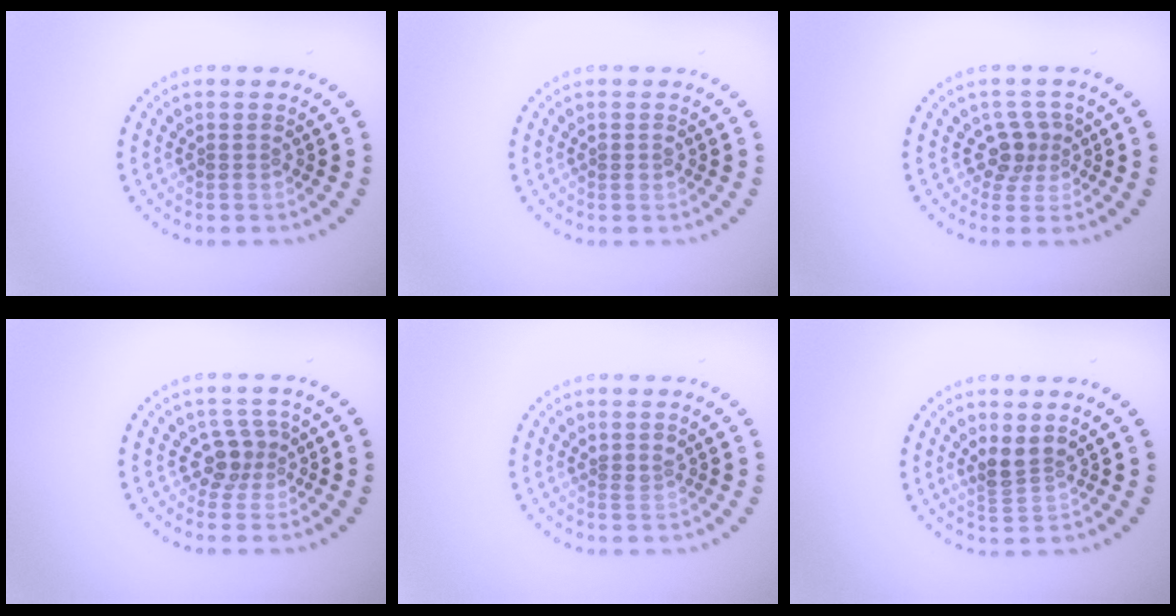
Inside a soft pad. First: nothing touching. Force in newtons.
{"total": 0.7, "press": 0.7, "slide": 0.1}
{"total": 2.4, "press": 1.8, "slide": 1.5}
{"total": 2.5, "press": 1.9, "slide": 1.5}
{"total": 0.8, "press": 0.5, "slide": 0.6}
{"total": 2.4, "press": 1.8, "slide": 1.6}